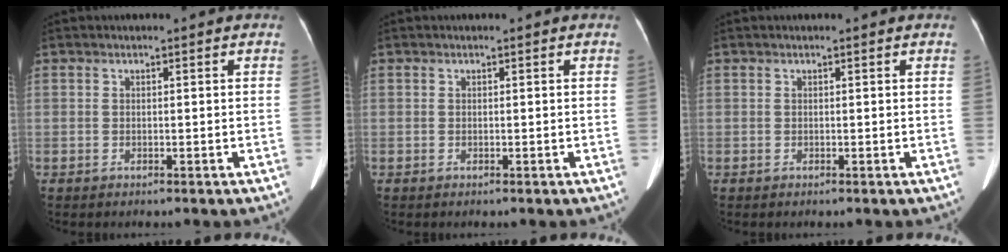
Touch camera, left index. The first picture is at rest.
{"total": 0.0}
{"total": 0.0}